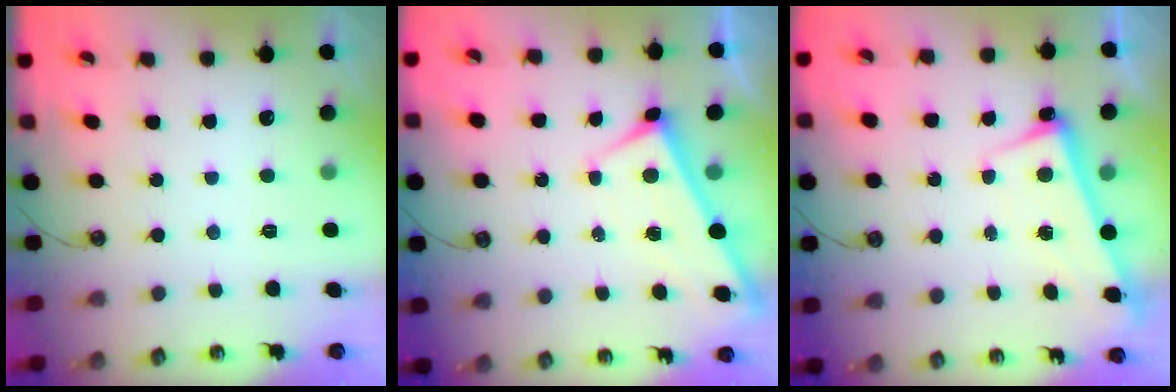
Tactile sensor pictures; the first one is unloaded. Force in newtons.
{"total": 1.7, "press": 1.7, "slide": 0.1}
{"total": 2.8, "press": 2.6, "slide": 1.1}